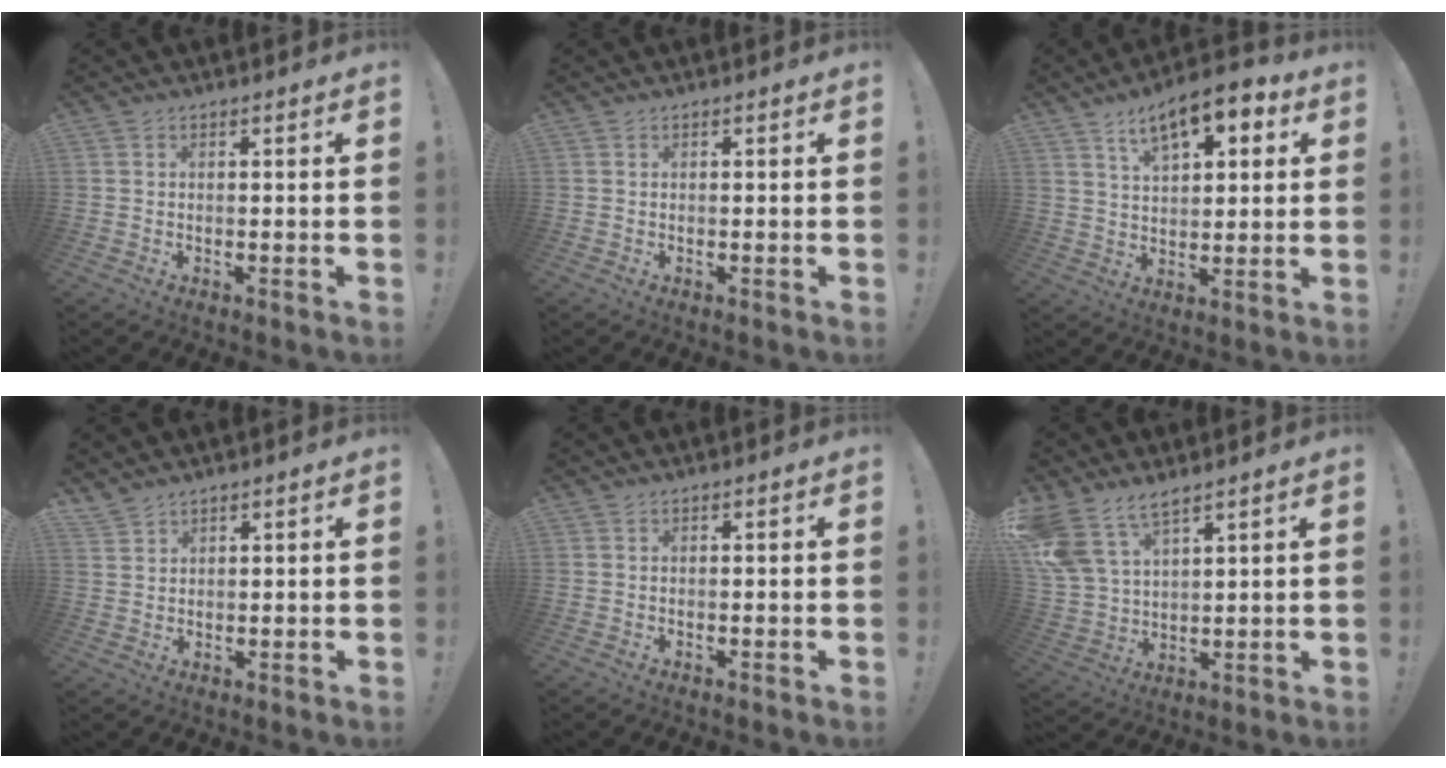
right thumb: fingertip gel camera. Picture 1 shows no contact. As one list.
[{"total": 0.0}, {"total": 11.9, "force": [6.7, 5.4, 8.2], "torque": [-0.130, -0.027, 0.116]}, {"total": 3.9, "force": [3.2, 2.0, 0.6], "torque": [-0.010, -0.022, 0.062]}, {"total": 0.0}, {"total": 10.6, "force": [8.0, 4.6, 5.2], "torque": [-0.114, -0.042, 0.157]}]